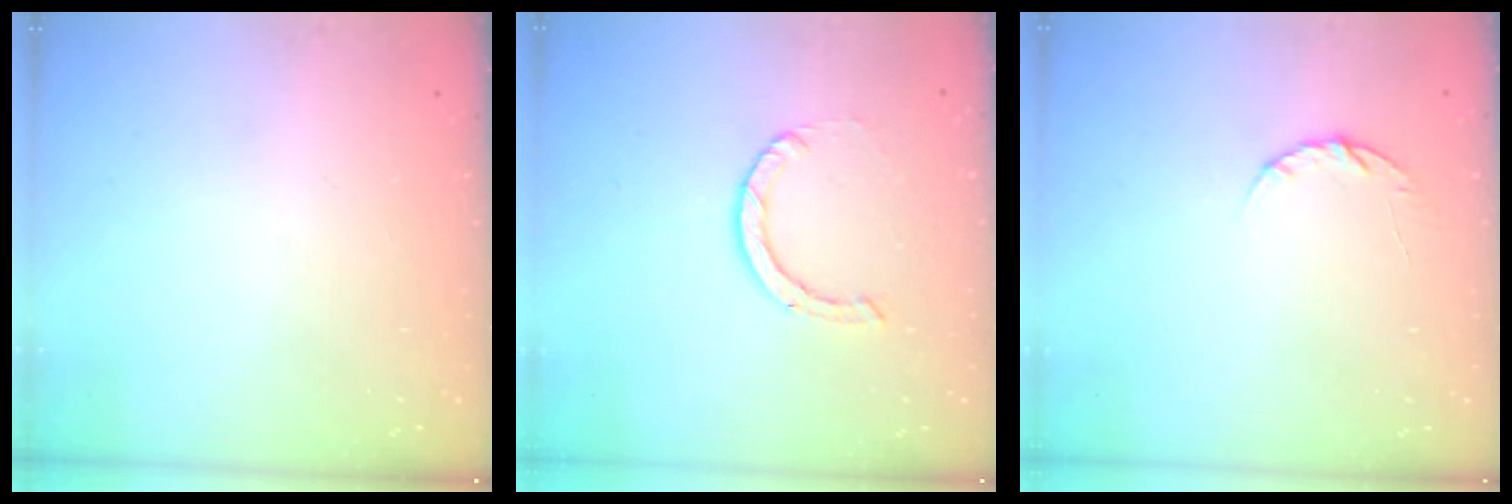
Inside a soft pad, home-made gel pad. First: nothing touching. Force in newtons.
{"total": 0.9, "press": 0.9, "slide": 0.1}
{"total": 4.4, "press": 4.4, "slide": 0.6}